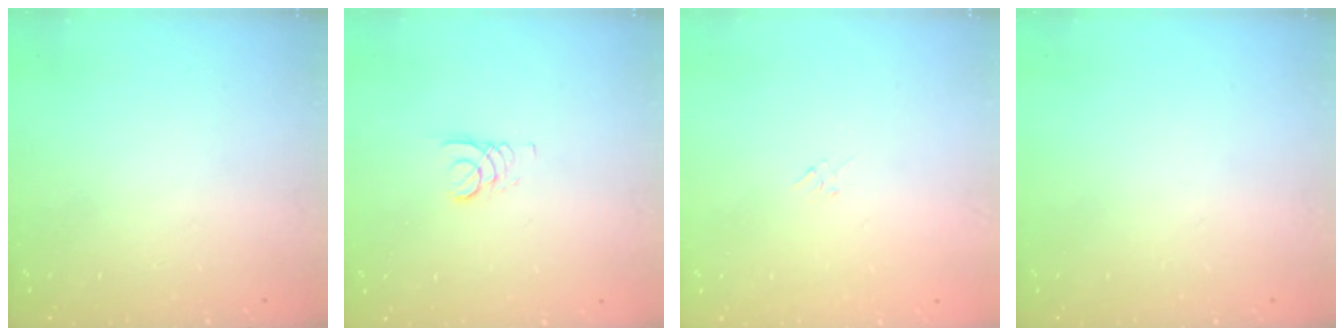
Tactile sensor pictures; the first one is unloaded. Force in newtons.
{"total": 2.2, "press": 2.2, "slide": 0.3}
{"total": 2.3, "press": 2.2, "slide": 0.6}
{"total": 0.0}